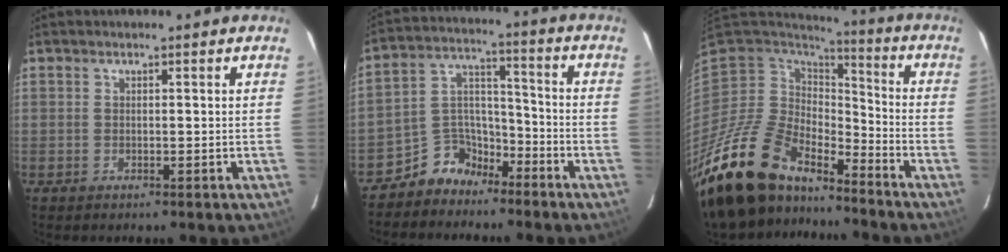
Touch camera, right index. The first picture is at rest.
{"total": 8.3, "force": [-6.2, 5.3, 1.4], "torque": [-0.030, 0.051, -0.116]}
{"total": 22.4, "force": [-17.5, 9.2, 10.5], "torque": [-0.222, -0.030, -0.312]}